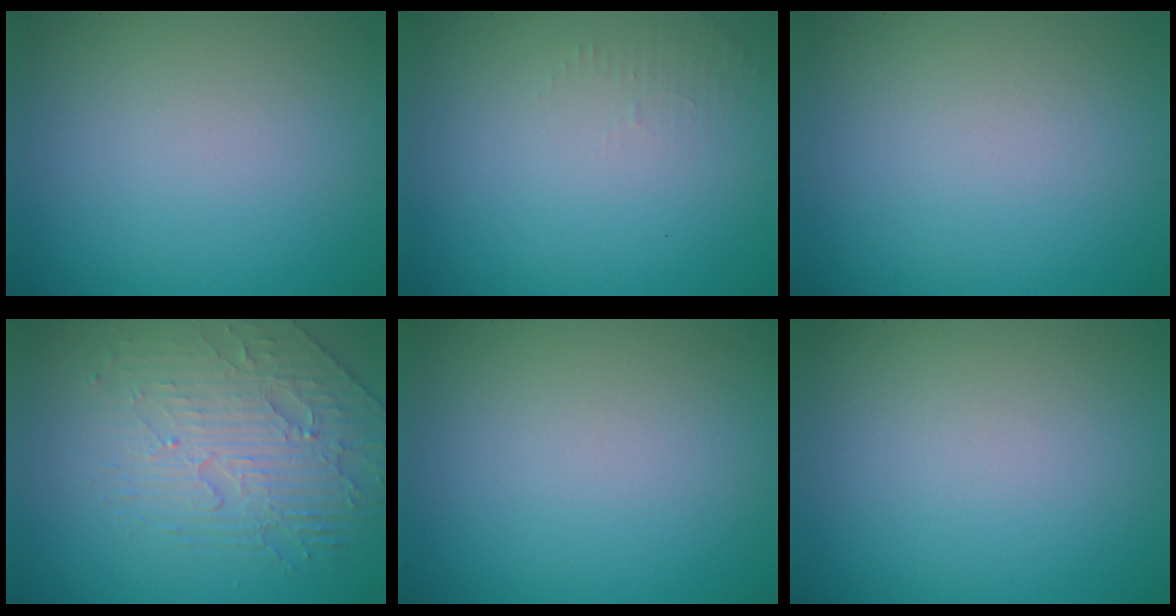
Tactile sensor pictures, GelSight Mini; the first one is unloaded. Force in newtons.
{"total": 1.0, "press": 0.9, "slide": 0.3}
{"total": 0.0}
{"total": 4.2, "press": 3.8, "slide": 1.7}
{"total": 0.0}
{"total": 0.0}